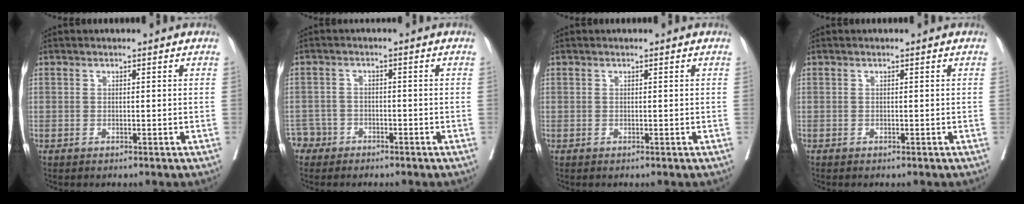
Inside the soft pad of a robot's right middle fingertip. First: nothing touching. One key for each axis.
{"total": 3.0, "fx": -2.1, "fy": 2.1, "fz": -0.7, "tx": 0.008, "ty": 0.010, "tz": -0.043}
{"total": 0.0}
{"total": 0.0}